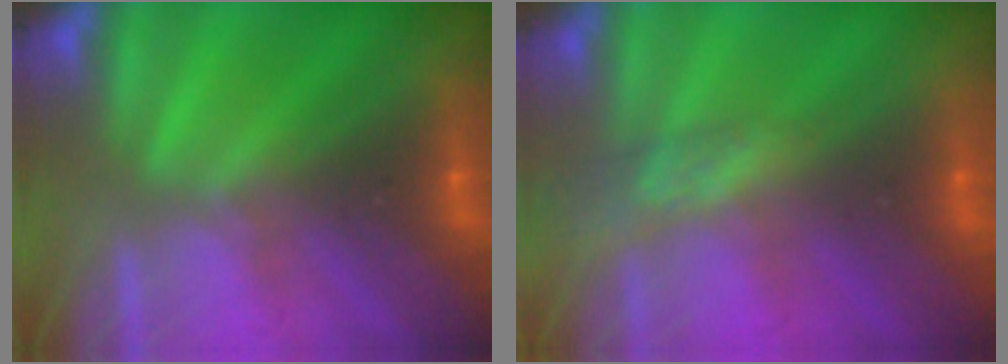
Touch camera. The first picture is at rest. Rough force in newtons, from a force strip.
{"total": 2.6}